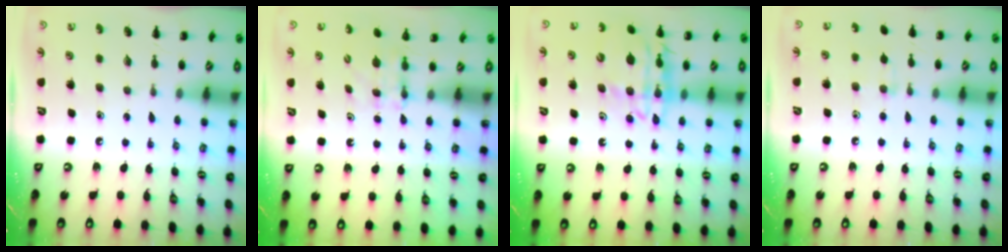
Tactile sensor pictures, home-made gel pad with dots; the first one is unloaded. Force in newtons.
{"total": 3.4, "press": 3.1, "slide": 1.4}
{"total": 14.4, "press": 14.0, "slide": 3.4}
{"total": 5.5, "press": 5.0, "slide": 2.2}